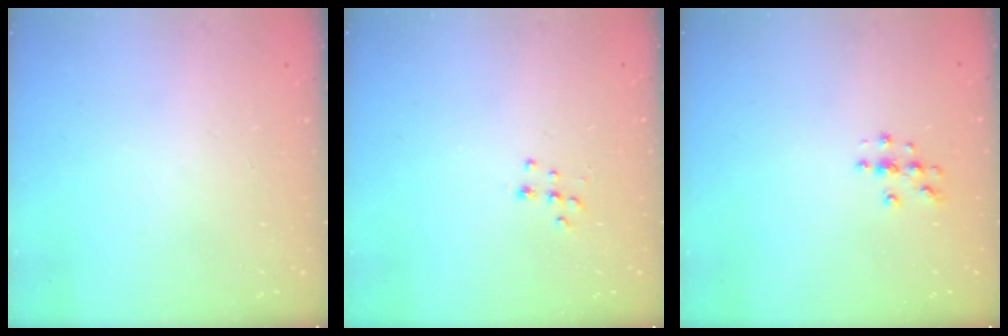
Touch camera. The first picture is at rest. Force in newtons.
{"total": 6.8, "press": 6.8, "slide": 0.5}
{"total": 3.6, "press": 3.6, "slide": 0.4}